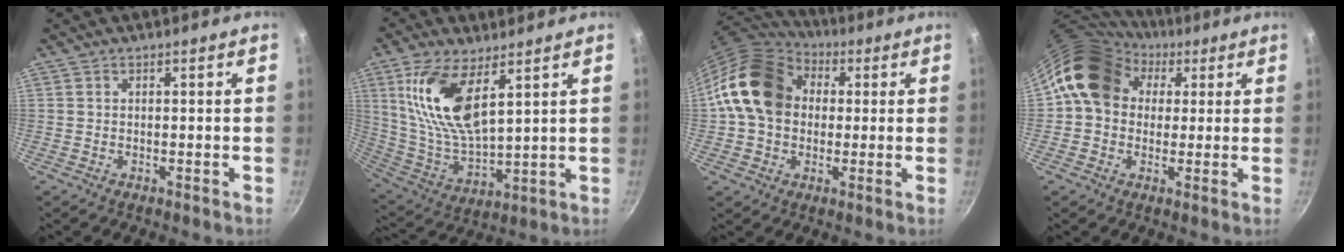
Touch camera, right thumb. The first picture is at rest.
{"total": 15.9, "force": [6.7, 6.8, 12.8], "torque": [-0.246, -0.042, 0.141]}
{"total": 17.0, "force": [2.7, 13.3, 10.3], "torque": [-0.158, 0.026, 0.034]}
{"total": 14.2, "force": [4.1, 11.5, 7.2], "torque": [-0.091, 0.019, 0.056]}